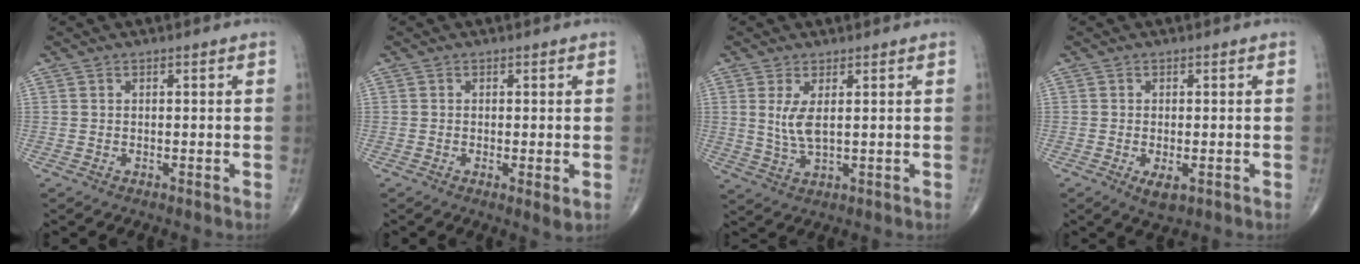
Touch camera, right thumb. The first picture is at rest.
{"total": 2.3, "force": [-0.4, 0.6, 2.2], "torque": [-0.041, -0.010, -0.010]}
{"total": 6.6, "force": [1.7, 2.5, 5.9], "torque": [-0.129, -0.017, 0.045]}
{"total": 3.1, "force": [-1.1, 1.4, 2.6], "torque": [-0.045, -0.007, -0.015]}